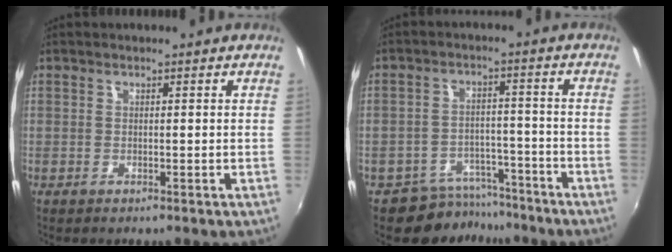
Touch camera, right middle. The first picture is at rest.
{"total": 8.1, "force": [-7.0, 3.9, 0.5], "torque": [-0.019, 0.019, -0.098]}